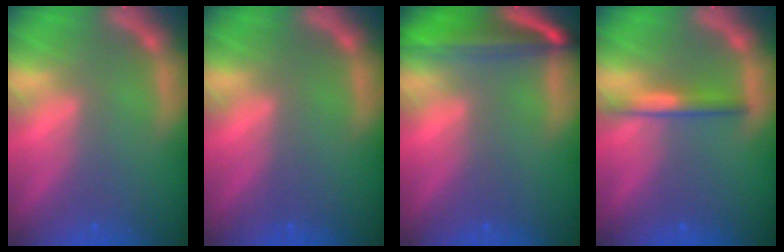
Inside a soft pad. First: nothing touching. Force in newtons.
{"total": 0.0}
{"total": 7.5}
{"total": 2.5}